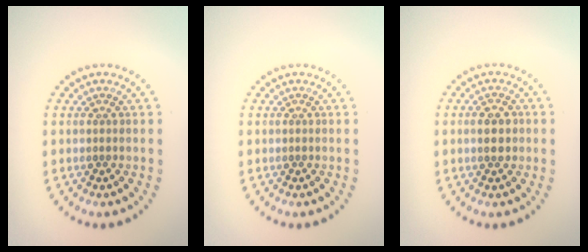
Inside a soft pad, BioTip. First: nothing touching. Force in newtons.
{"total": 0.0}
{"total": 1.9, "press": 1.9, "slide": 0.0}